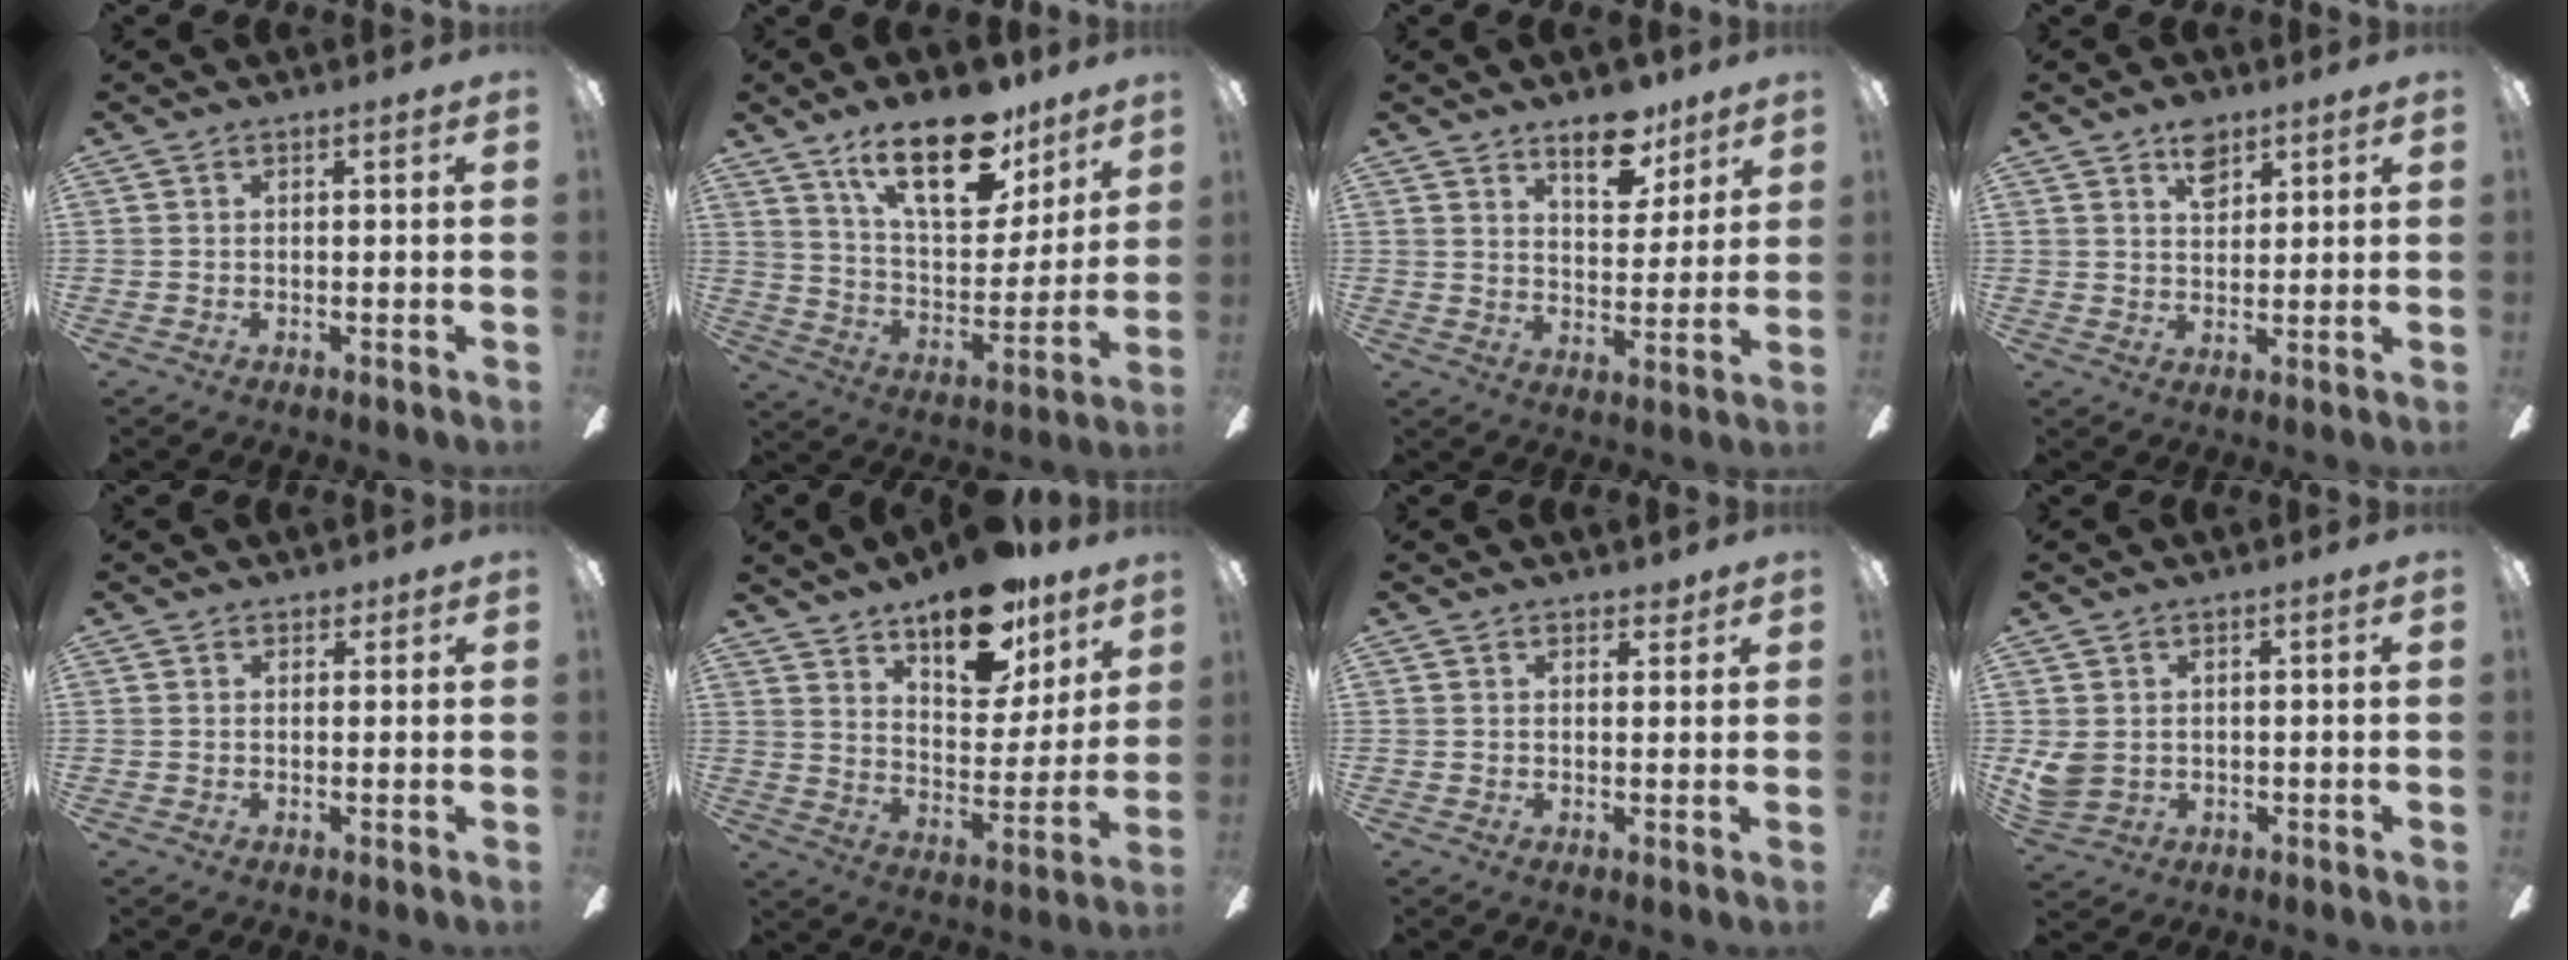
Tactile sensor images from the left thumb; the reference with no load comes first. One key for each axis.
{"total": 22.6, "fx": 14.6, "fy": 10.0, "fz": 14.1, "tx": -0.218, "ty": -0.075, "tz": 0.249}
{"total": 10.3, "fx": 7.3, "fy": 4.9, "fz": 5.5, "tx": -0.061, "ty": -0.037, "tz": 0.124}
{"total": 6.3, "fx": 4.0, "fy": 3.8, "fz": 3.1, "tx": -0.032, "ty": -0.013, "tz": 0.067}
{"total": 1.7, "fx": 1.0, "fy": 1.3, "fz": 0.4, "tx": 0.009, "ty": -0.003, "tz": 0.017}
{"total": 16.9, "fx": 13.0, "fy": 7.1, "fz": 8.1, "tx": -0.112, "ty": -0.081, "tz": 0.225}
{"total": 2.3, "fx": 1.8, "fy": 1.2, "fz": 0.5, "tx": 0.004, "ty": -0.004, "tz": 0.032}
{"total": 4.4, "fx": 1.1, "fy": 3.7, "fz": 2.1, "tx": -0.048, "ty": -0.001, "tz": 0.021}